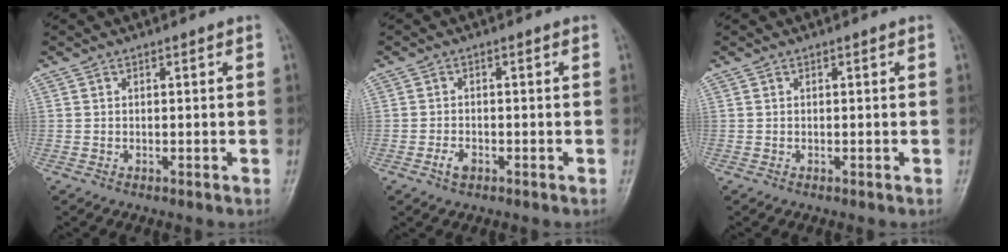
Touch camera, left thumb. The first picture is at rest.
{"total": 2.1, "force": [-1.1, 1.2, 1.3], "torque": [-0.025, 0.007, -0.021]}
{"total": 0.0}